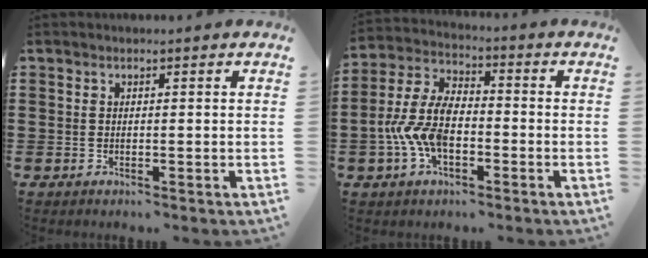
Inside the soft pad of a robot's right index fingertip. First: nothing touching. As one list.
[{"total": 8.9, "force": [-2.4, 4.9, 7.1], "torque": [-0.179, -0.004, -0.053]}]